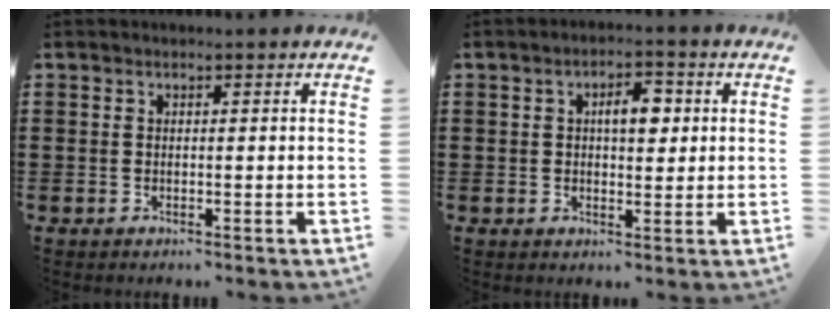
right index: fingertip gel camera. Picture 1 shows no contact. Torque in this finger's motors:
{"motor_torque": [0.92, 0.02, 0.25, 0.09]}